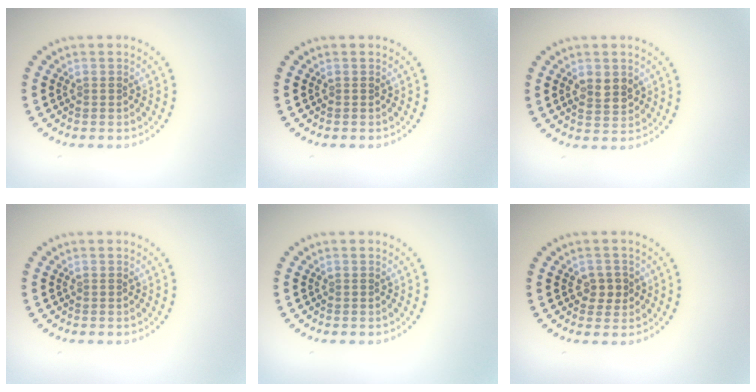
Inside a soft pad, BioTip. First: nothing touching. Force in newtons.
{"total": 0.0}
{"total": 2.4, "press": 2.4, "slide": 0.3}
{"total": 0.0}
{"total": 0.0}
{"total": 1.8, "press": 1.7, "slide": 0.5}